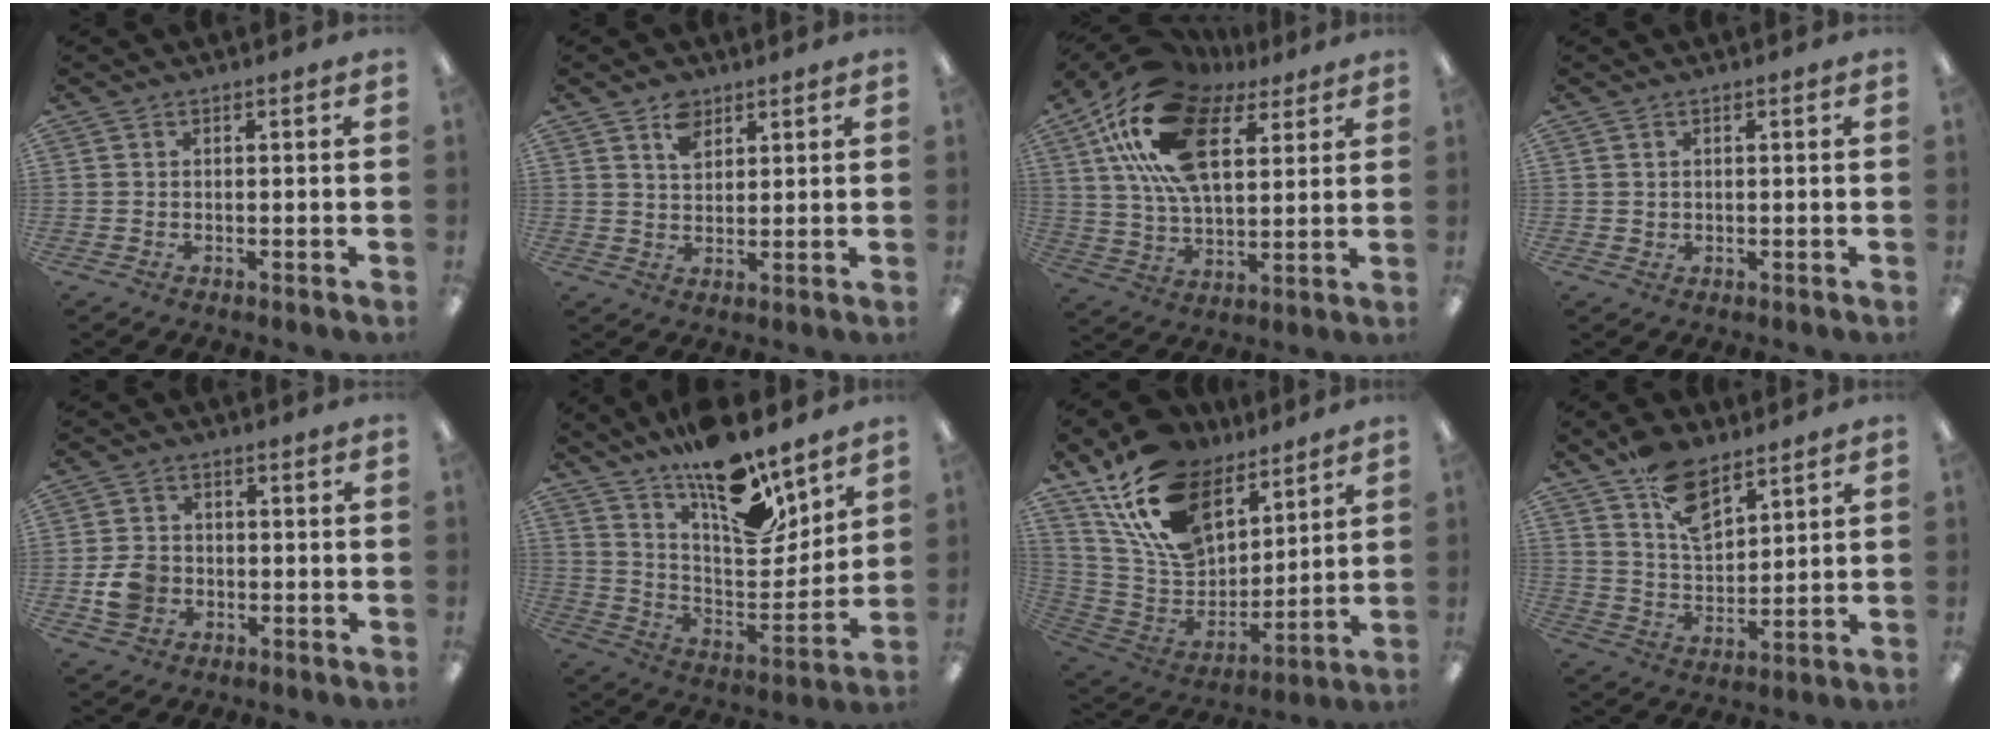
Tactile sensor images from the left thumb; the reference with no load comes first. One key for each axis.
{"total": 5.4, "fx": 3.7, "fy": 3.3, "fz": 2.3, "tx": -0.041, "ty": -0.008, "tz": 0.067}
{"total": 23.7, "fx": 11.6, "fy": 12.5, "fz": 16.5, "tx": -0.322, "ty": -0.037, "tz": 0.201}
{"total": 1.1, "fx": 0.6, "fy": 0.9, "fz": 0.0, "tx": -0.001, "ty": 0.003, "tz": 0.010}
{"total": 6.6, "fx": -1.6, "fy": 5.6, "fz": 3.2, "tx": -0.065, "ty": 0.008, "tz": -0.030}
{"total": 18.2, "fx": 13.7, "fy": 6.9, "fz": 9.8, "tx": -0.157, "ty": -0.102, "tz": 0.238}
{"total": 20.4, "fx": 12.8, "fy": 11.9, "fz": 10.5, "tx": -0.218, "ty": -0.061, "tz": 0.242}
{"total": 11.9, "fx": 7.7, "fy": 6.2, "fz": 6.6, "tx": -0.109, "ty": -0.037, "tz": 0.140}